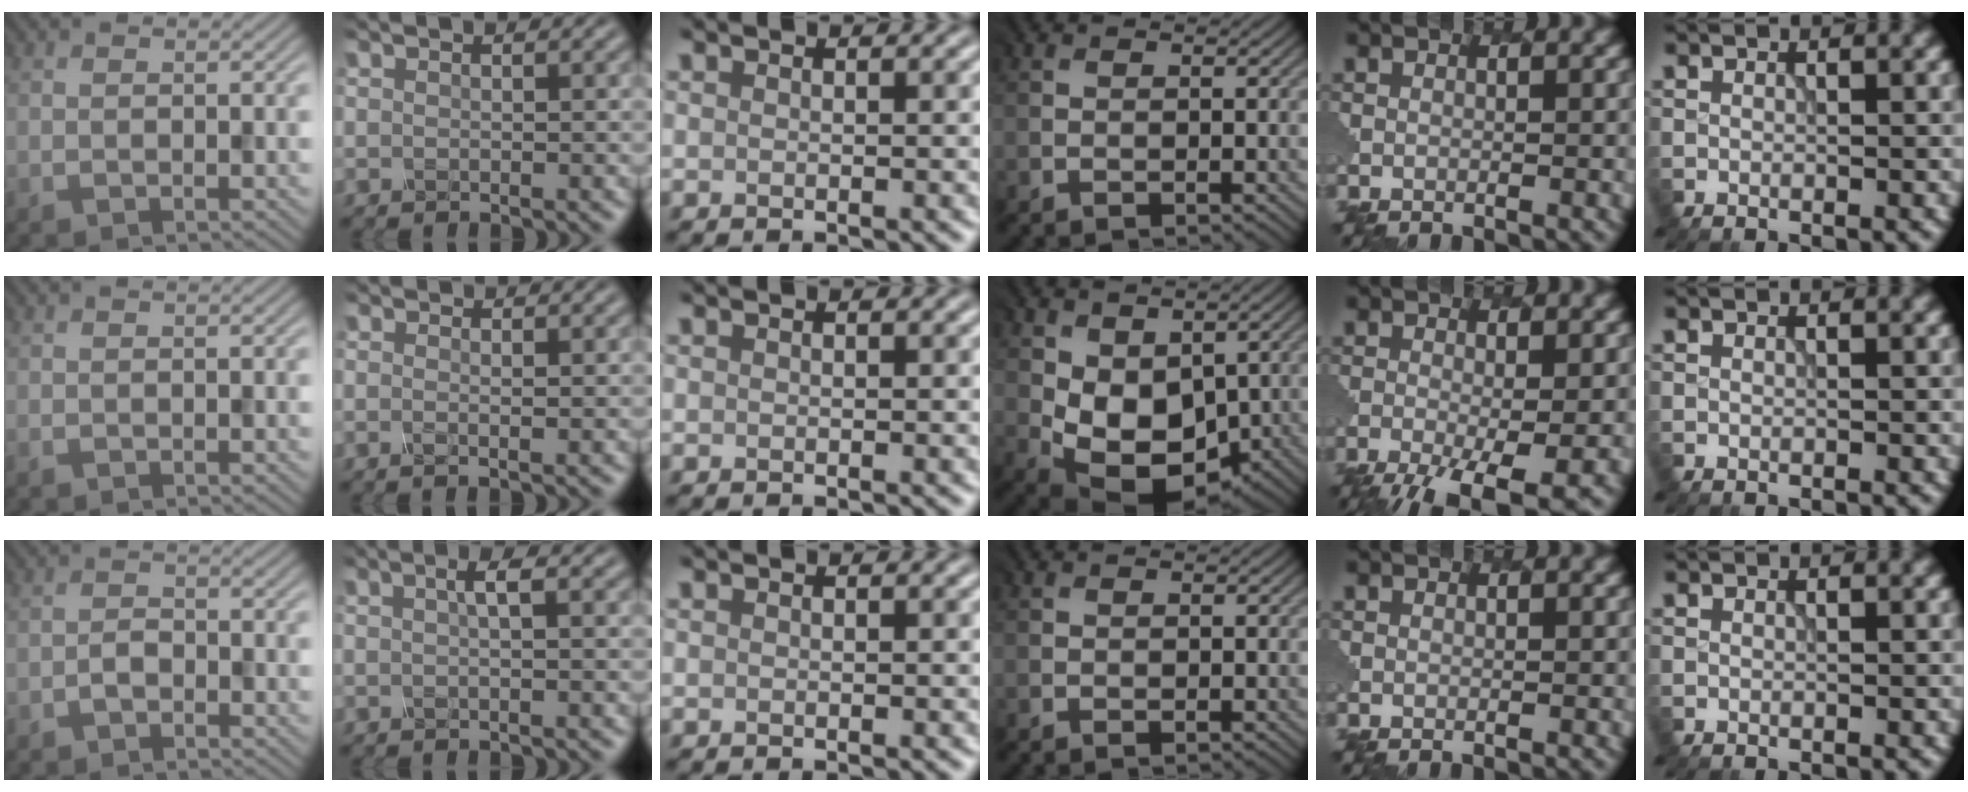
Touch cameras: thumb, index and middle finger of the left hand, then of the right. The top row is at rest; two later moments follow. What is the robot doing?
{"motion": "dispense", "object": "pipette"}